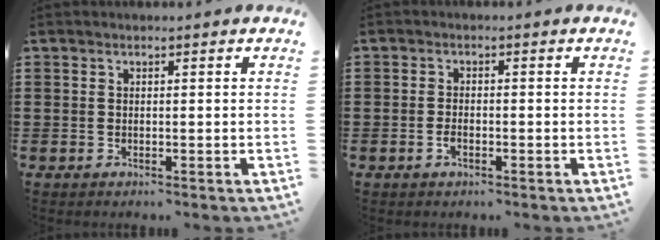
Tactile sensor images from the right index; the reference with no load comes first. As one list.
[{"total": 1.5, "force": [-0.7, 0.6, 1.2], "torque": [-0.023, -0.001, -0.014]}]